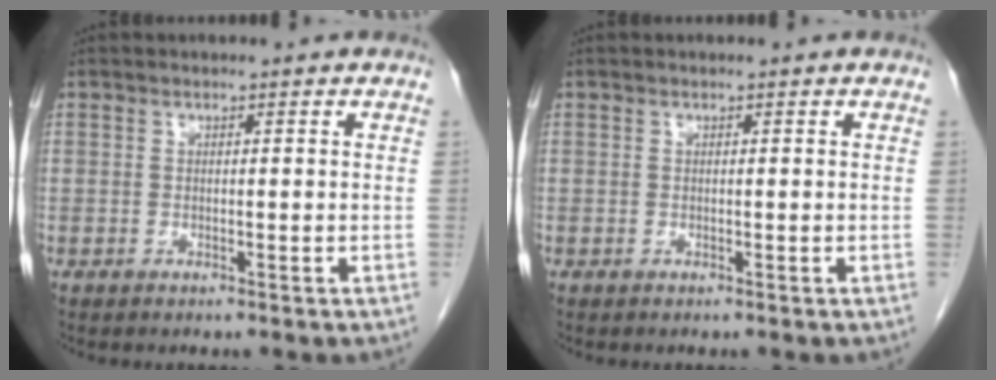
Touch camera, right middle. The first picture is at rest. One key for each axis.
{"total": 0.0}